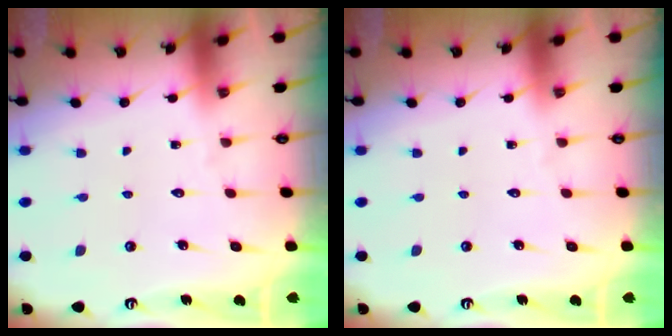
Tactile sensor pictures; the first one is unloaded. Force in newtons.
{"total": 0.0}